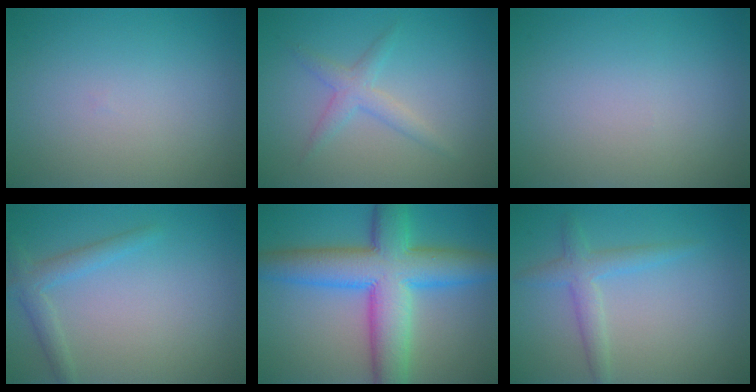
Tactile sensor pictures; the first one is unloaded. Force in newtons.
{"total": 2.1, "press": 2.1, "slide": 0.1}
{"total": 0.0}
{"total": 2.1, "press": 2.1, "slide": 0.1}
{"total": 10.4, "press": 10.4, "slide": 0.3}
{"total": 1.8, "press": 1.8, "slide": 0.1}